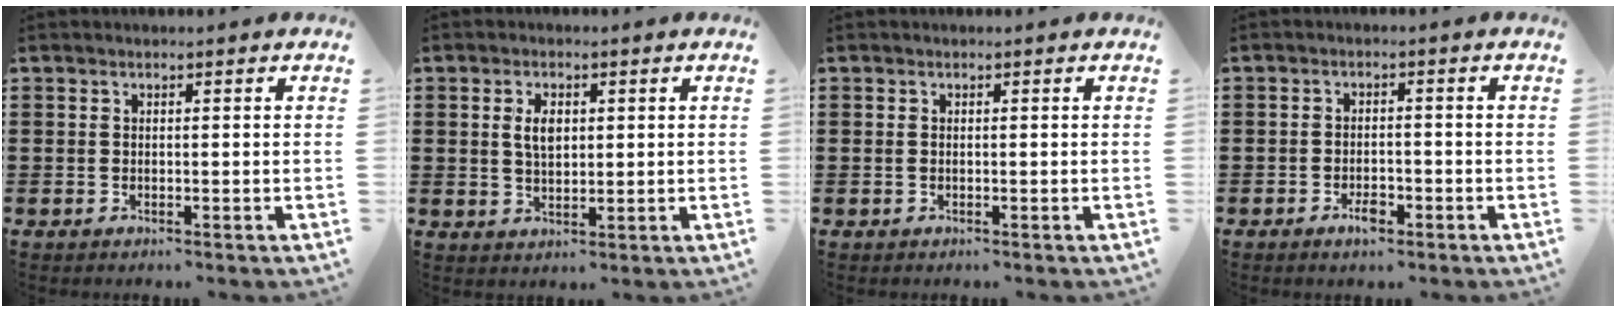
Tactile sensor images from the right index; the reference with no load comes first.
{"total": 3.8, "force": [0.9, 1.9, 3.1], "torque": [-0.058, 0.006, 0.012]}
{"total": 0.0}
{"total": 2.9, "force": [-1.6, 1.3, 2.0], "torque": [-0.035, 0.004, -0.029]}